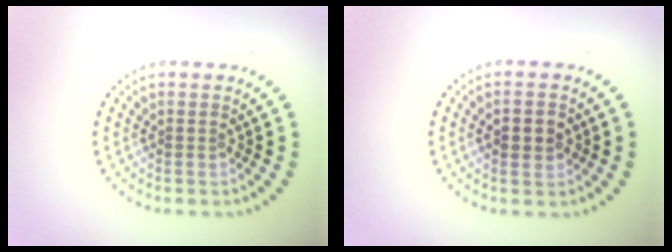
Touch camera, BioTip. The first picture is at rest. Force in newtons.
{"total": 2.1, "press": 2.1, "slide": 0.1}